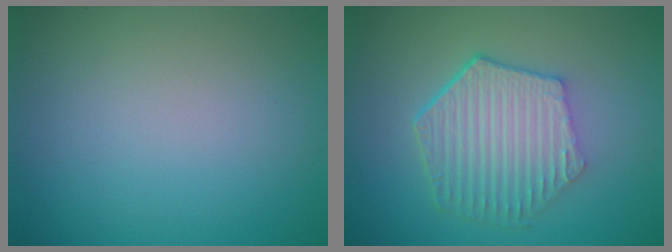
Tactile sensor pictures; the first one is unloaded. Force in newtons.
{"total": 6.1, "press": 4.6, "slide": 4.1}